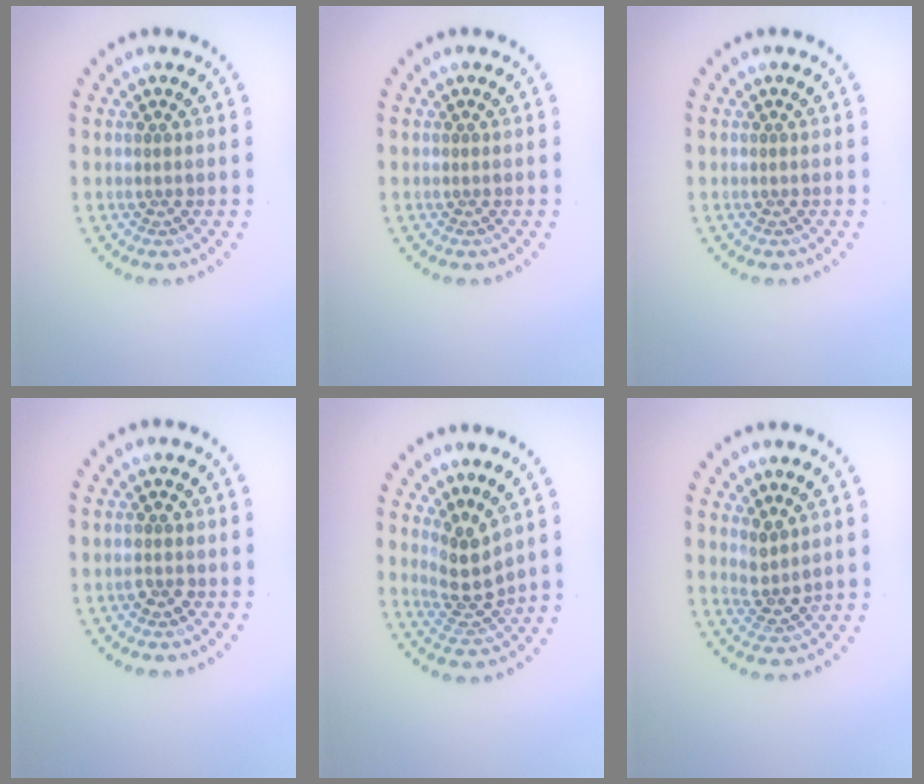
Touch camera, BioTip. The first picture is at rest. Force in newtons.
{"total": 0.0}
{"total": 0.0}
{"total": 1.2, "press": 1.2, "slide": 0.1}
{"total": 3.4, "press": 2.8, "slide": 1.9}
{"total": 2.3, "press": 1.9, "slide": 1.4}